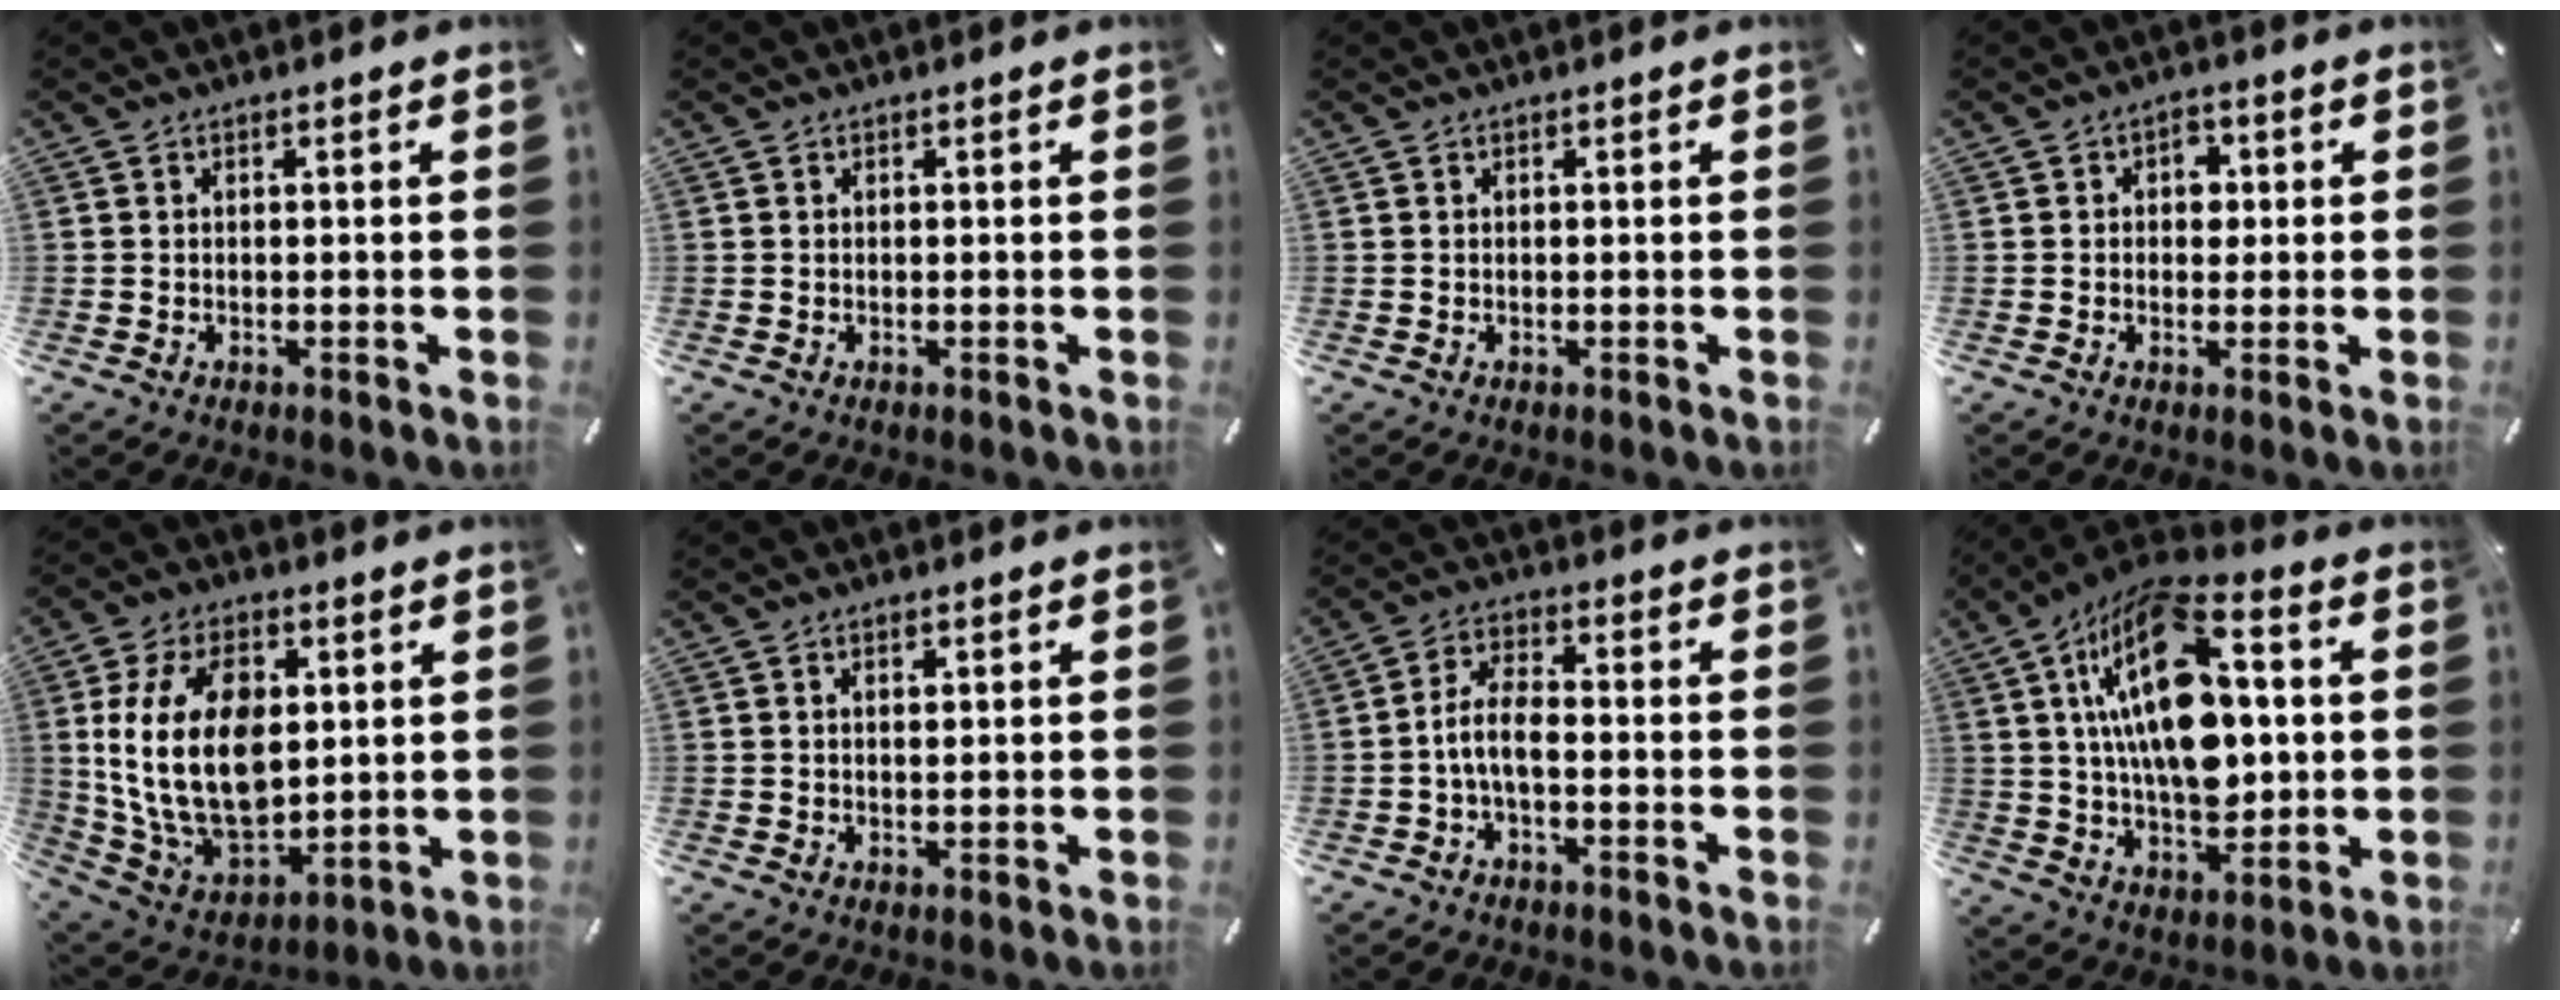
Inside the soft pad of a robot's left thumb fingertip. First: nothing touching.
{"total": 0.0}
{"total": 0.0}
{"total": 3.9, "force": [0.3, 3.1, 2.4], "torque": [-0.017, -0.003, -0.006]}
{"total": 21.3, "force": [3.1, 14.4, 15.4], "torque": [-0.323, -0.005, 0.055]}
{"total": 1.2, "force": [0.4, 0.6, 1.0], "torque": [-0.013, 0.000, 0.006]}
{"total": 6.4, "force": [-2.2, 2.8, 5.3], "torque": [-0.117, 0.008, -0.044]}
{"total": 23.1, "force": [4.8, 12.8, 18.6], "torque": [-0.366, -0.011, 0.072]}